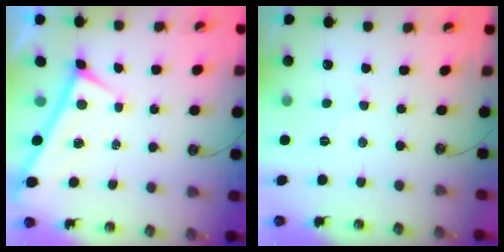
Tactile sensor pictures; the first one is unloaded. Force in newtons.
{"total": 1.5, "press": 1.4, "slide": 0.5}